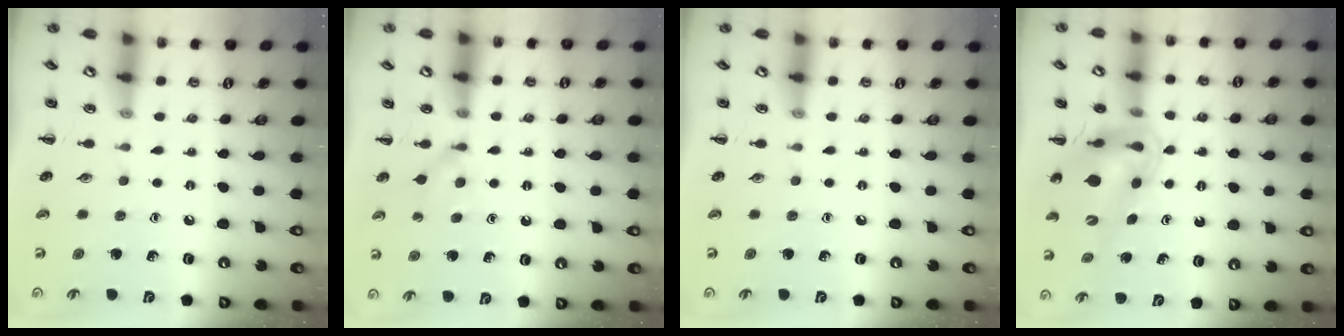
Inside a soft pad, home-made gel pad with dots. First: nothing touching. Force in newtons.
{"total": 4.1, "press": 3.8, "slide": 1.4}
{"total": 0.0}
{"total": 12.6, "press": 12.0, "slide": 3.8}